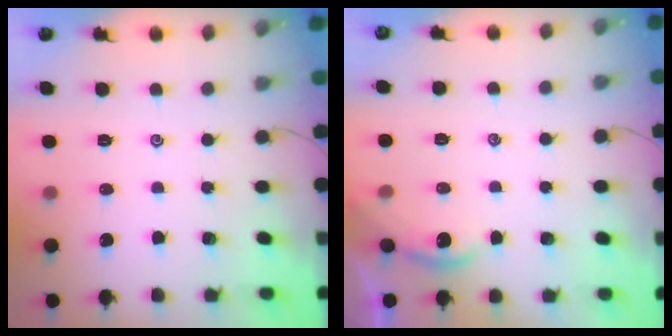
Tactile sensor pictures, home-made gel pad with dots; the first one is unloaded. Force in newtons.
{"total": 2.3, "press": 2.3, "slide": 0.2}